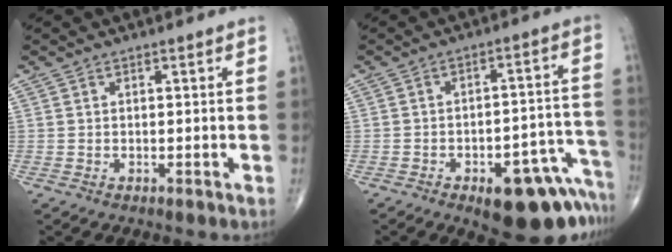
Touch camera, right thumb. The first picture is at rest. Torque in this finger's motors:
{"motor_torque": [2.29, 1.08, 0.83, -1.09, 0.26]}